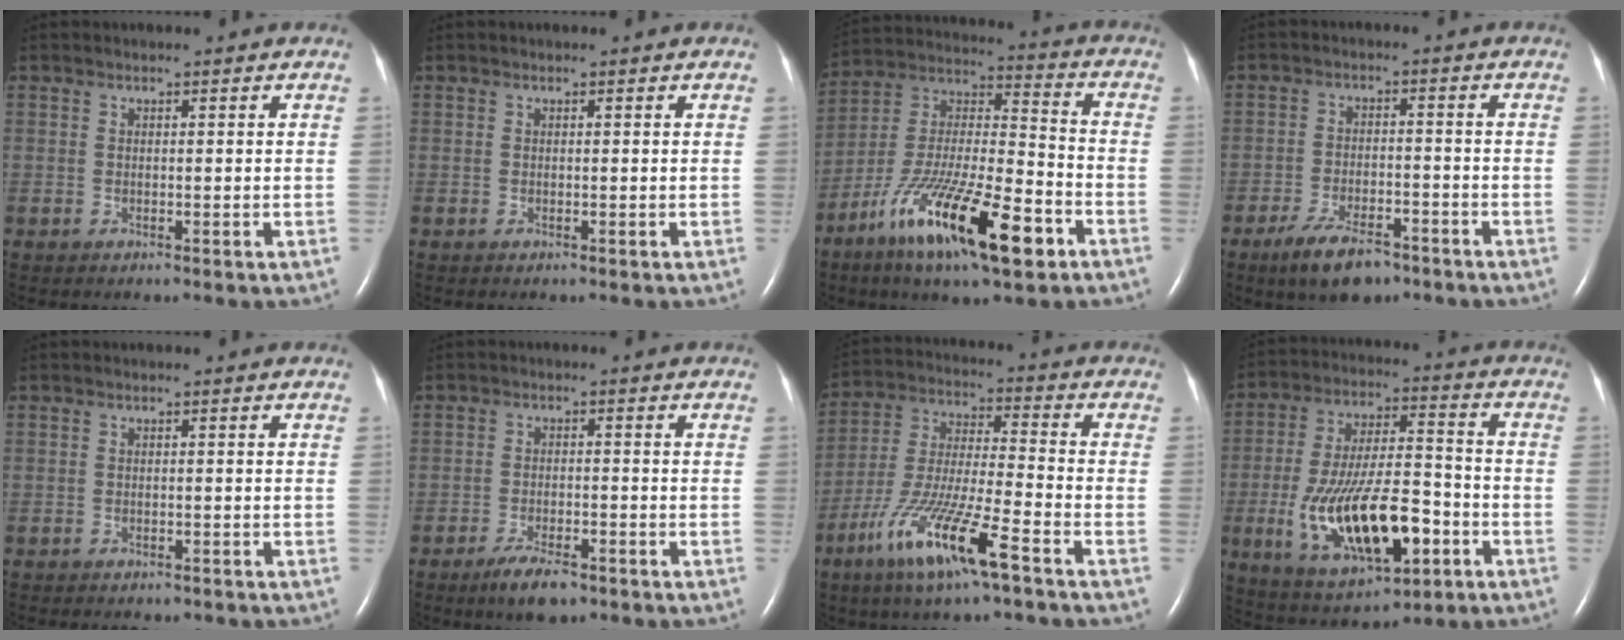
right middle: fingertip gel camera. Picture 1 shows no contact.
{"total": 0.0}
{"total": 20.4, "force": [-10.8, 3.9, 16.8], "torque": [-0.319, -0.030, -0.186]}
{"total": 7.5, "force": [-5.3, 2.7, 4.6], "torque": [-0.094, -0.007, -0.088]}
{"total": 5.9, "force": [-5.0, 2.1, 2.1], "torque": [-0.027, -0.001, -0.056]}
{"total": 5.2, "force": [-3.7, 1.6, 3.3], "torque": [-0.070, -0.005, -0.060]}
{"total": 14.3, "force": [-8.2, 1.1, 11.6], "torque": [-0.244, -0.026, -0.154]}
{"total": 18.4, "force": [-6.0, 6.2, 16.2], "torque": [-0.311, -0.003, -0.089]}